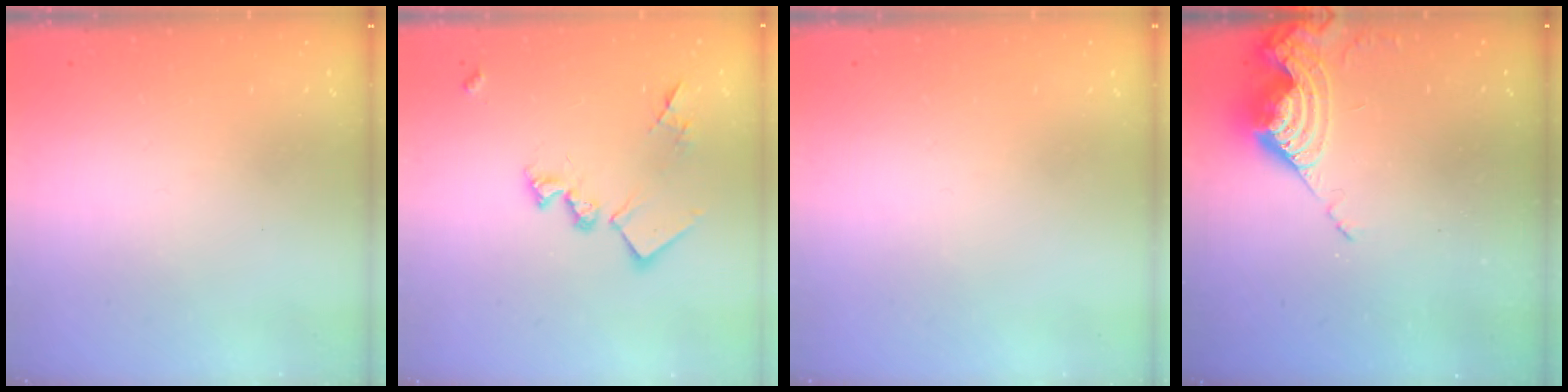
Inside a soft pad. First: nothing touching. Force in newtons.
{"total": 14.7, "press": 14.7, "slide": 0.7}
{"total": 0.0}
{"total": 8.5, "press": 8.4, "slide": 0.9}